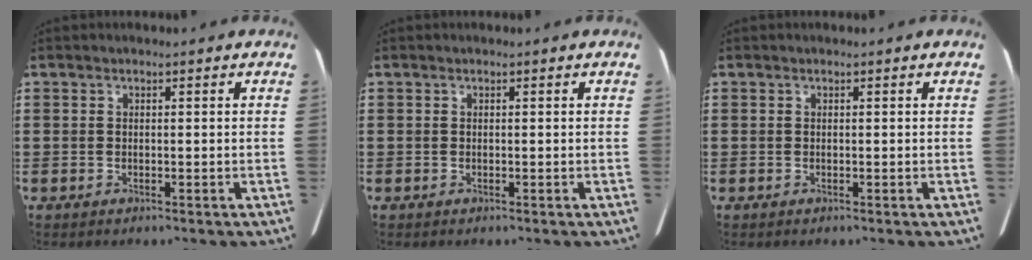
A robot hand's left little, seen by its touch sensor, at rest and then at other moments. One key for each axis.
{"total": 0.0}
{"total": 0.0}